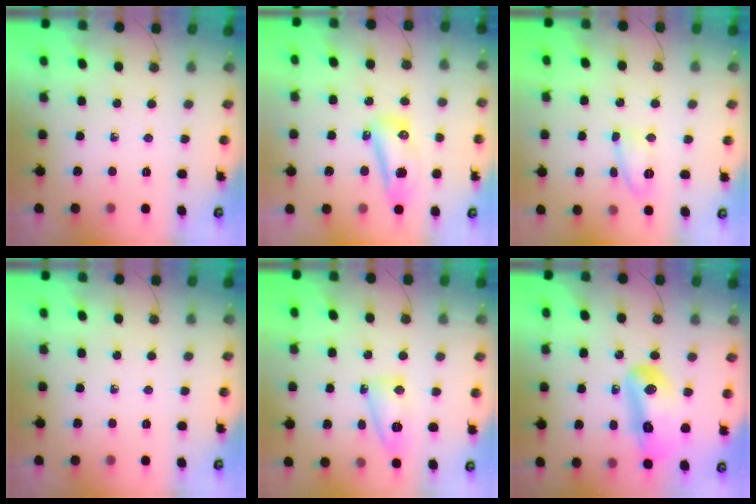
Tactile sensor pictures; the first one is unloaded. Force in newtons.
{"total": 9.9, "press": 9.8, "slide": 1.3}
{"total": 9.5, "press": 9.4, "slide": 0.8}
{"total": 0.0}
{"total": 7.5, "press": 7.4, "slide": 1.2}
{"total": 13.5, "press": 13.3, "slide": 2.1}